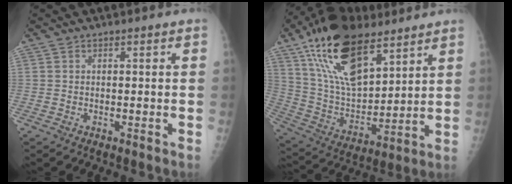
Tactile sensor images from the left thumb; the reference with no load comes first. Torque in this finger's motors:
{"motor_torque": [0.82, 1.00, 1.39, -1.38, 0.28]}